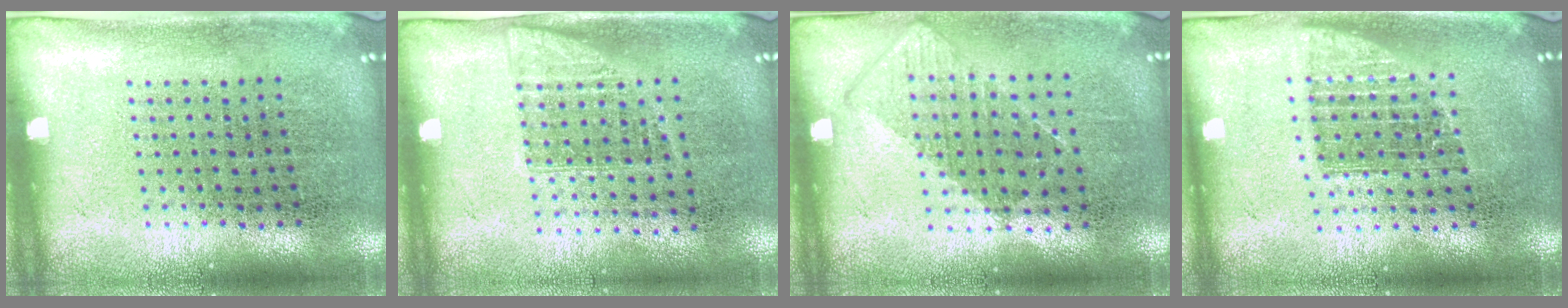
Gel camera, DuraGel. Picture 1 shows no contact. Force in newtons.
{"total": 0.9, "press": 0.8, "slide": 0.5}
{"total": 0.8, "press": 0.7, "slide": 0.4}
{"total": 1.3, "press": 1.1, "slide": 0.7}